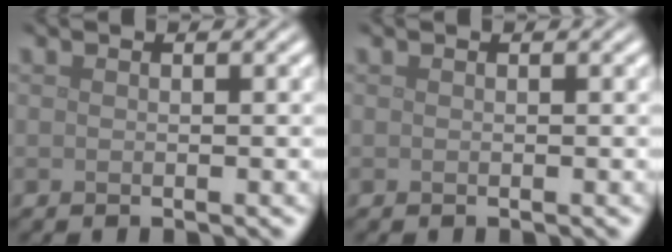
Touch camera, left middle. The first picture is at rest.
{"total": 0.0}